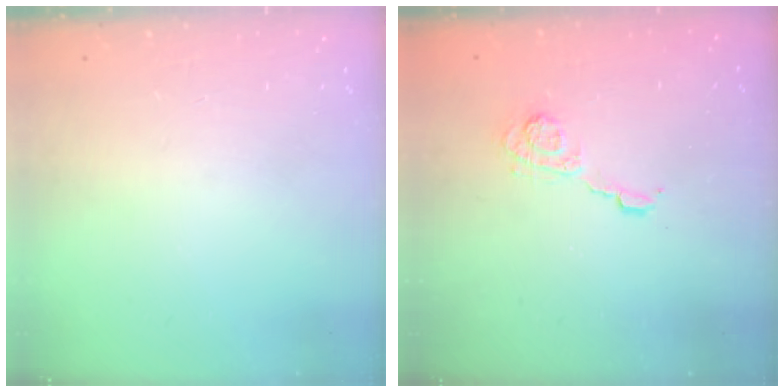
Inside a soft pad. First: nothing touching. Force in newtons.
{"total": 5.8, "press": 5.7, "slide": 0.8}